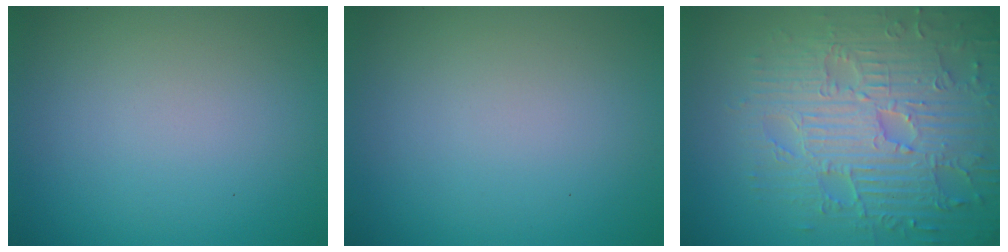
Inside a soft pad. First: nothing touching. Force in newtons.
{"total": 0.0}
{"total": 8.7, "press": 6.4, "slide": 5.8}